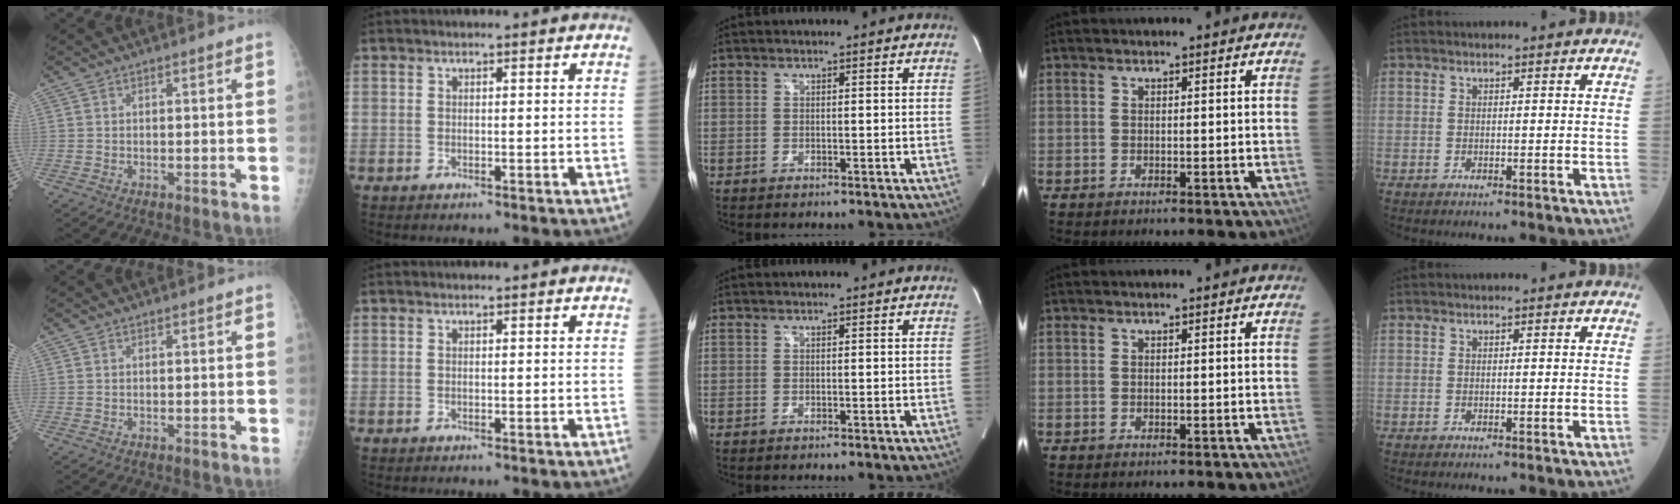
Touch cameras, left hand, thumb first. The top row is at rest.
{}